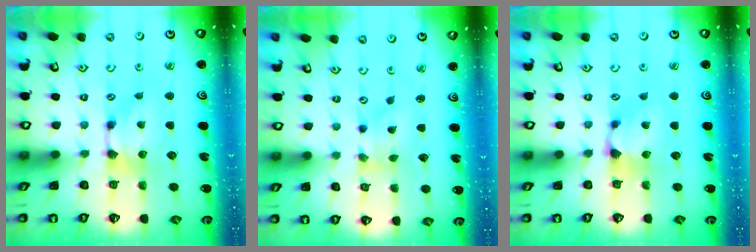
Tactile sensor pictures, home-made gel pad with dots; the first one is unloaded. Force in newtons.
{"total": 1.6, "press": 1.0, "slide": 1.3}
{"total": 2.4, "press": 2.3, "slide": 0.6}